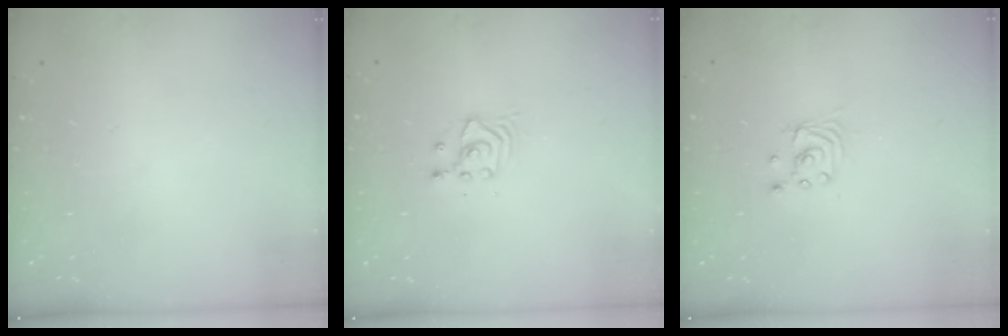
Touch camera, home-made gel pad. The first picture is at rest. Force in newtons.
{"total": 3.7, "press": 3.7, "slide": 0.3}
{"total": 2.5, "press": 2.5, "slide": 0.1}